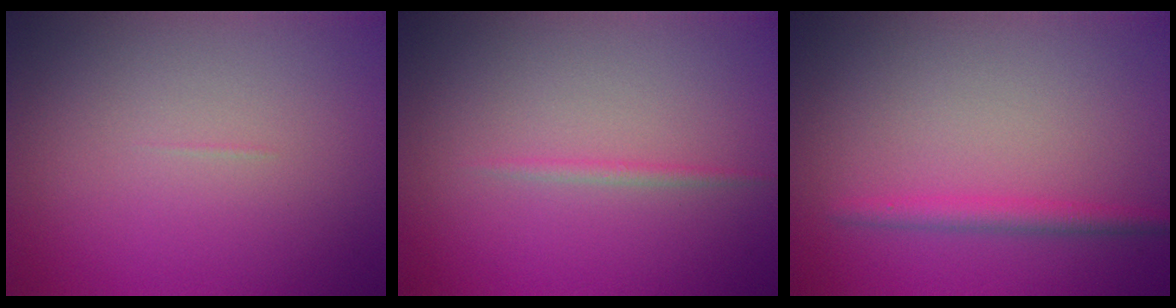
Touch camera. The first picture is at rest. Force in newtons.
{"total": 0.7, "press": 0.7, "slide": 0.1}
{"total": 1.8, "press": 1.8, "slide": 0.0}